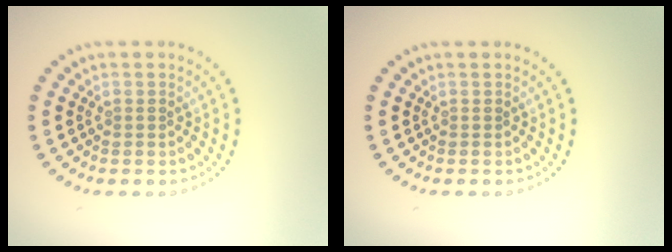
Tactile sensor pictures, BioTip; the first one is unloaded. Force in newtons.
{"total": 0.0}